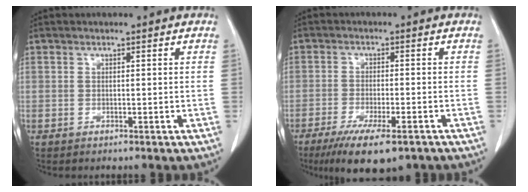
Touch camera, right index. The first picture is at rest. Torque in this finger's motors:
{"motor_torque": [0.99, -0.98, 0.48, 0.14]}